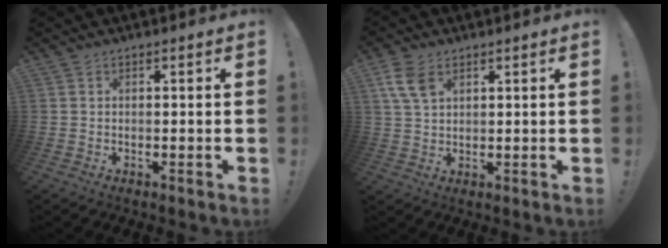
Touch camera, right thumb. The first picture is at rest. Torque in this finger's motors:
{"motor_torque": [1.16, 0.71, 0.53, -0.51, 0.19]}